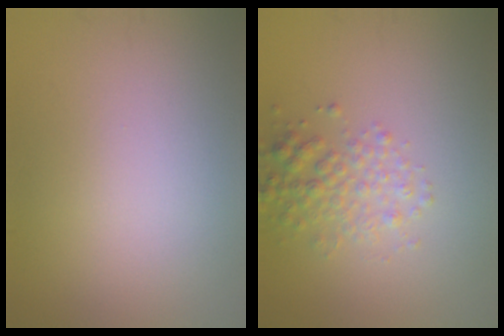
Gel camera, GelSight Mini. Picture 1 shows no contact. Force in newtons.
{"total": 2.9, "press": 2.9, "slide": 0.1}